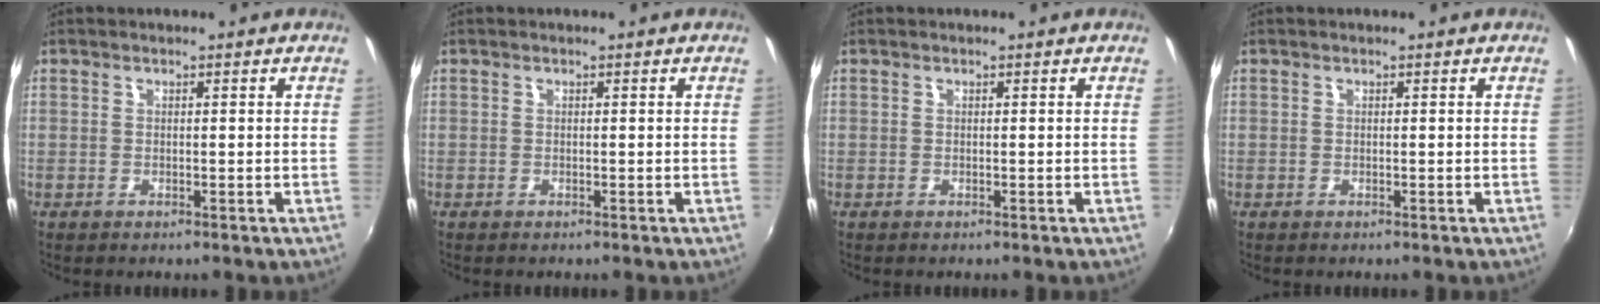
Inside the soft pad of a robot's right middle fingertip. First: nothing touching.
{"total": 0.0}
{"total": 0.0}
{"total": 0.0}